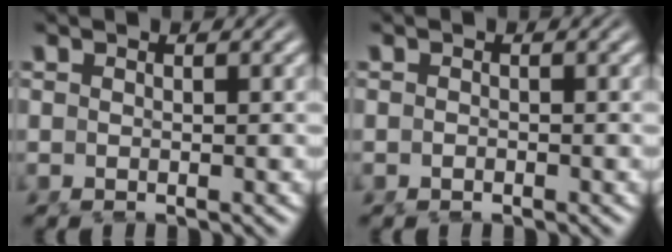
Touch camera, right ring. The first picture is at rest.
{"total": 0.7, "force": [-0.6, -0.5, -0.1], "torque": [0.000, -0.008, -0.006]}